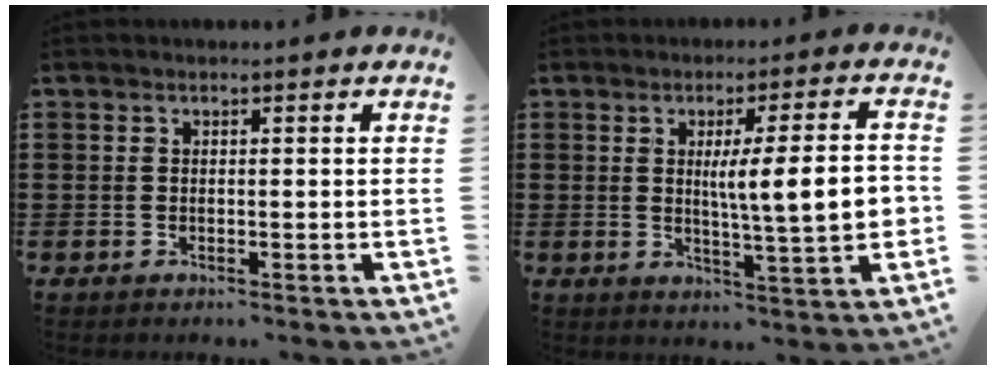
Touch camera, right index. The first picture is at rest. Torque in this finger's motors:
{"motor_torque": [1.82, -0.32, 0.34, 0.21]}